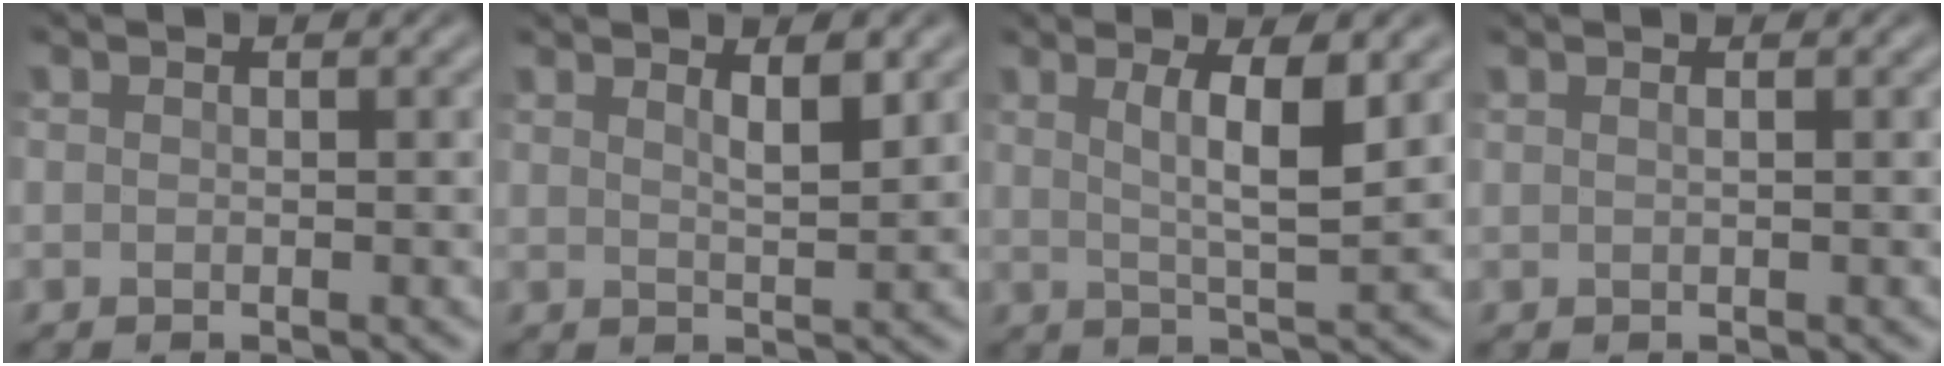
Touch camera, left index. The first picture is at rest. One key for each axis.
{"total": 2.7, "fx": 1.5, "fy": 0.7, "fz": 2.2, "tx": -0.031, "ty": -0.003, "tz": 0.023}
{"total": 5.0, "fx": 1.7, "fy": 1.0, "fz": 4.6, "tx": -0.080, "ty": -0.008, "tz": 0.030}
{"total": 0.9, "fx": 0.5, "fy": 0.4, "fz": 0.6, "tx": -0.006, "ty": -0.001, "tz": -0.001}